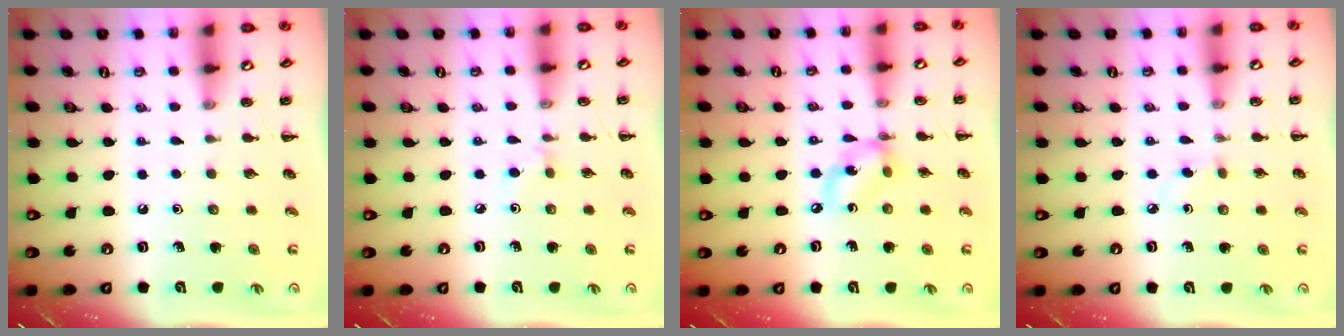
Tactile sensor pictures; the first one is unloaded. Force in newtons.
{"total": 2.8, "press": 2.6, "slide": 1.1}
{"total": 7.1, "press": 6.9, "slide": 1.6}
{"total": 3.3, "press": 3.1, "slide": 1.2}